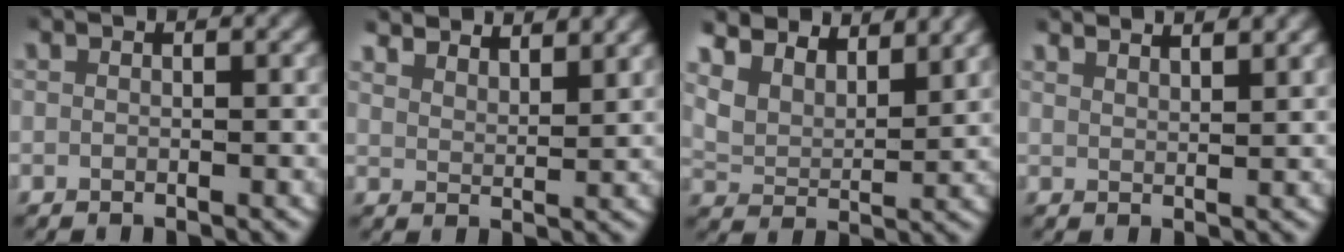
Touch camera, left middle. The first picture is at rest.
{"total": 4.3, "force": [4.0, 0.8, 1.3], "torque": [-0.024, -0.004, 0.069]}
{"total": 7.6, "force": [5.0, 4.7, 3.4], "torque": [-0.082, 0.000, 0.073]}
{"total": 3.3, "force": [3.2, 0.3, 0.9], "torque": [-0.016, -0.001, 0.055]}